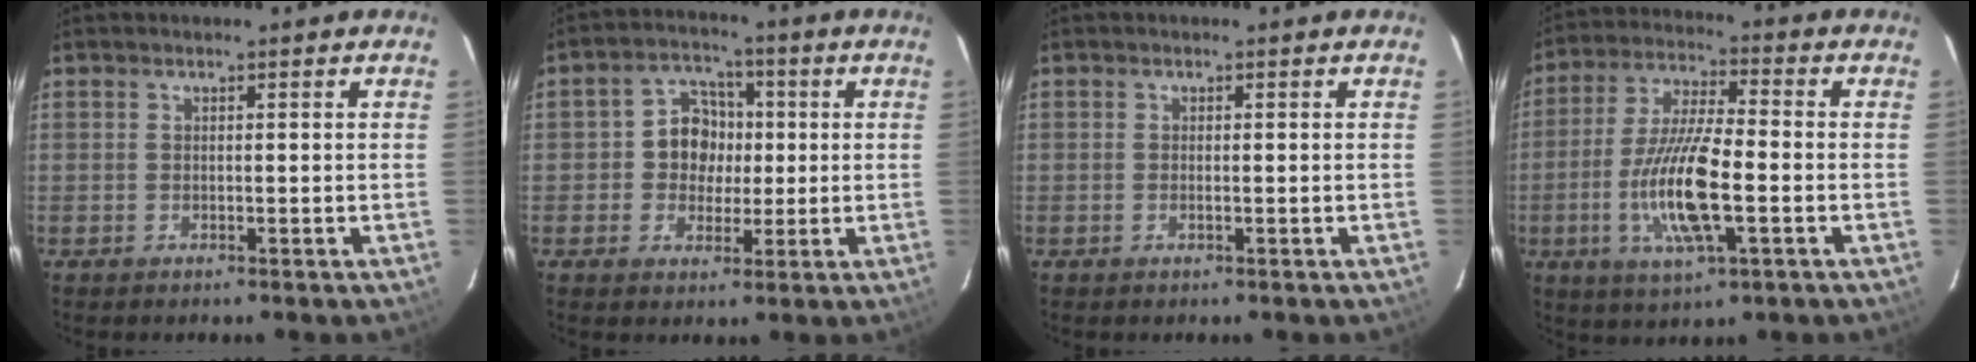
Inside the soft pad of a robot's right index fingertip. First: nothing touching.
{"total": 7.4, "force": [-0.2, 6.7, 3.1], "torque": [-0.058, 0.027, -0.003]}
{"total": 0.7, "force": [-0.2, 0.1, 0.7], "torque": [-0.013, 0.001, -0.003]}
{"total": 14.4, "force": [-3.6, 3.7, 13.4], "torque": [-0.274, -0.007, -0.069]}